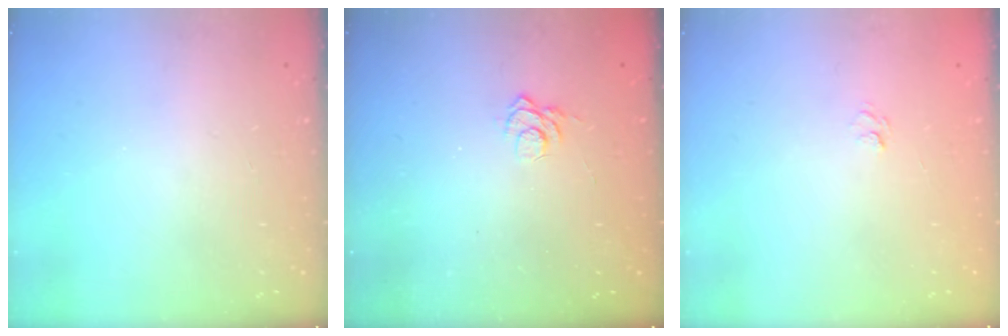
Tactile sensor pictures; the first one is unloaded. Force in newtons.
{"total": 2.8, "press": 2.4, "slide": 1.4}
{"total": 5.4, "press": 5.3, "slide": 0.9}